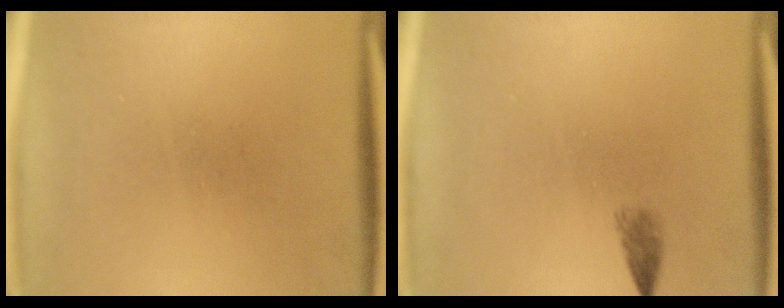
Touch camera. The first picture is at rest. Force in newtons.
{"total": 1.3}